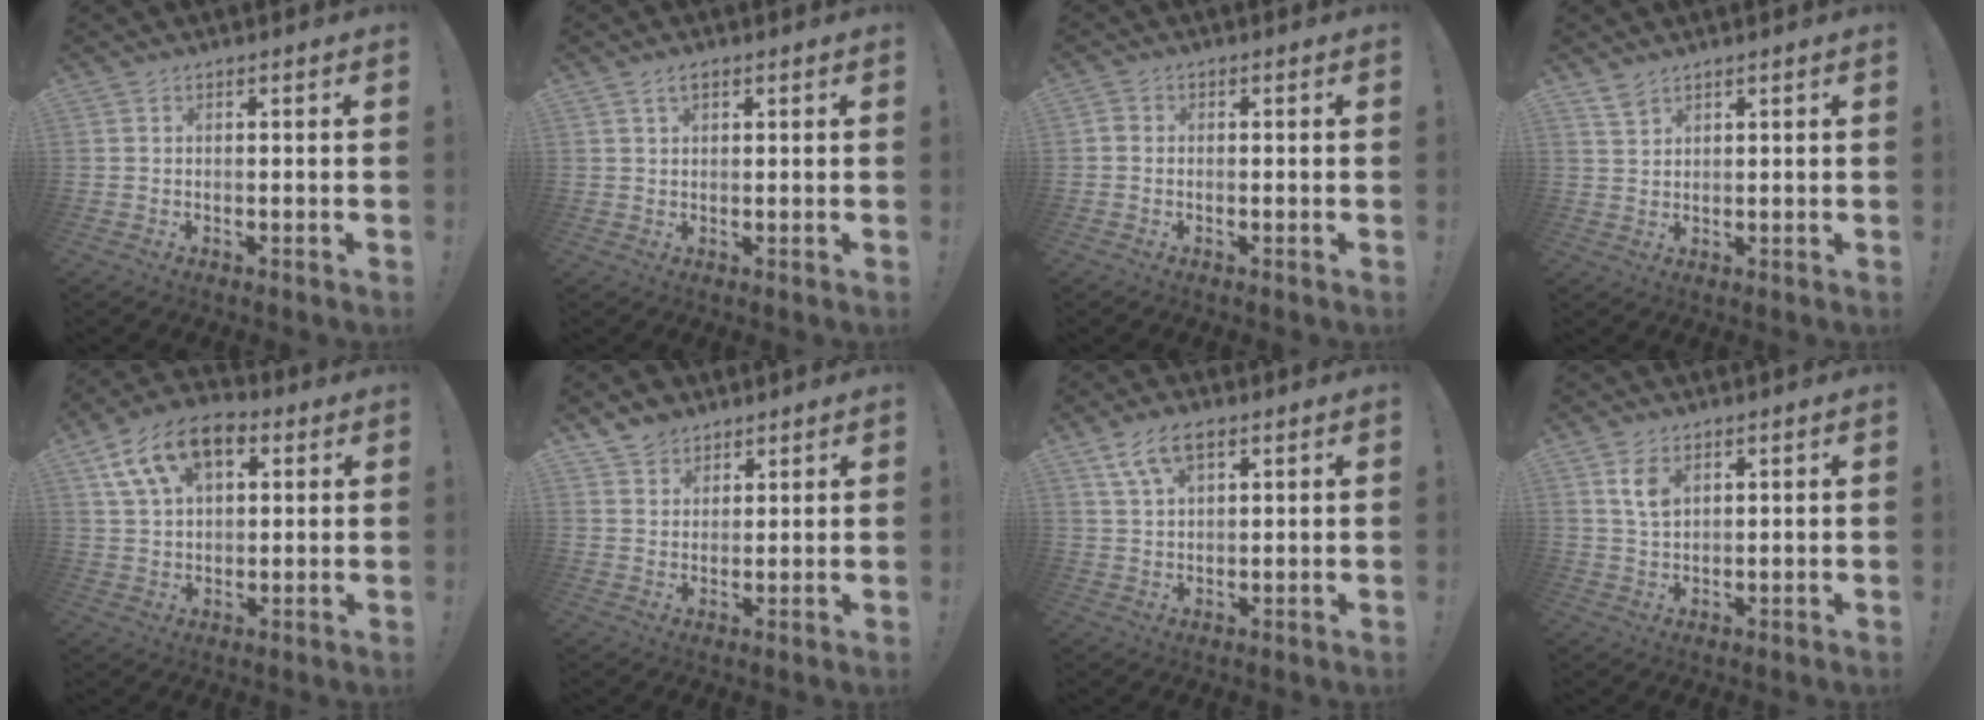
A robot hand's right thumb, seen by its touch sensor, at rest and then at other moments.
{"total": 2.5, "force": [1.4, 1.4, 1.6], "torque": [-0.031, 0.003, 0.025]}
{"total": 1.2, "force": [-0.6, 0.9, 0.5], "torque": [-0.013, 0.008, -0.009]}
{"total": 3.4, "force": [2.7, 1.8, 1.0], "torque": [-0.006, -0.020, 0.050]}
{"total": 14.8, "force": [6.6, 9.2, 9.4], "torque": [-0.164, -0.015, 0.128]}
{"total": 5.8, "force": [4.6, 3.5, 0.4], "torque": [-0.012, -0.031, 0.090]}
{"total": 8.0, "force": [4.2, 4.0, 5.5], "torque": [-0.102, -0.001, 0.081]}
{"total": 5.7, "force": [2.7, 3.5, 3.6], "torque": [-0.057, -0.010, 0.049]}